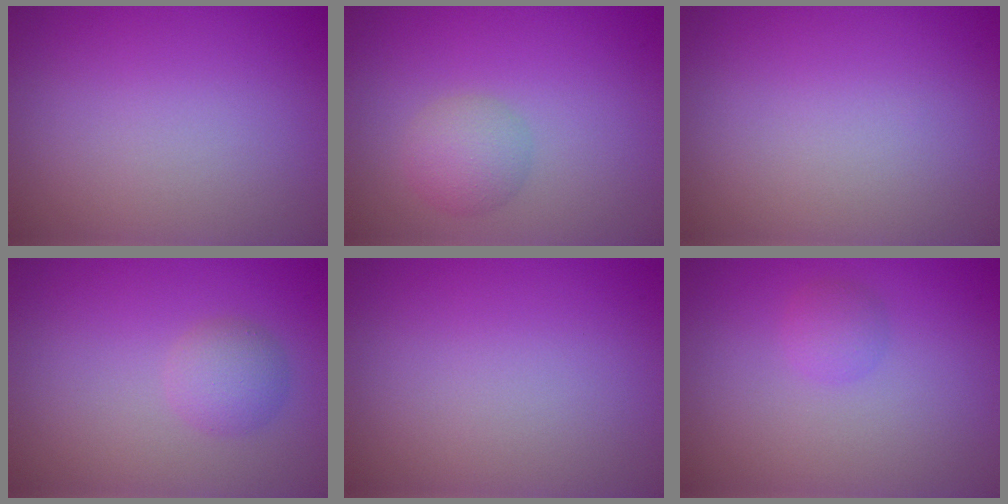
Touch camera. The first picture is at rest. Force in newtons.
{"total": 2.5, "press": 2.5, "slide": 0.1}
{"total": 0.0}
{"total": 2.2, "press": 2.2, "slide": 0.2}
{"total": 0.0}
{"total": 1.3, "press": 1.3, "slide": 0.0}